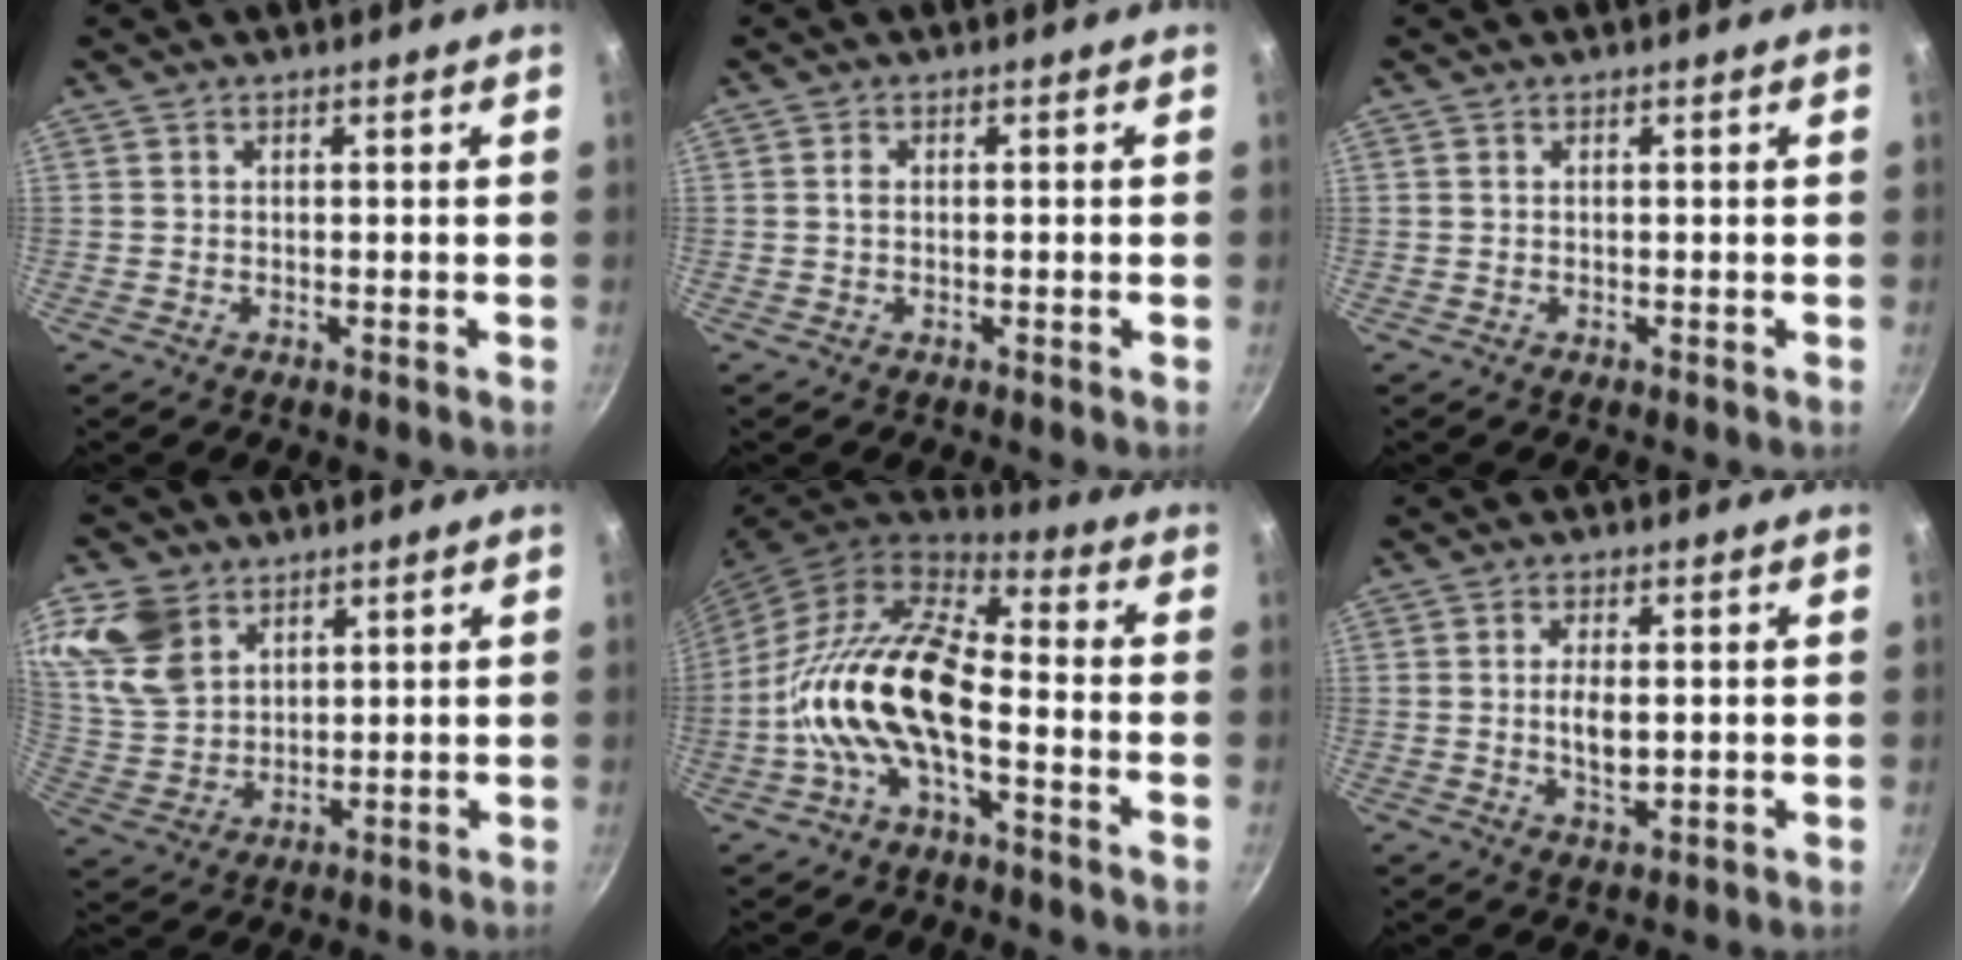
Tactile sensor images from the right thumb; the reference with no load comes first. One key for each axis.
{"total": 1.2, "fx": -0.1, "fy": 0.5, "fz": 1.1, "tx": -0.028, "ty": 0.005, "tz": -0.007}
{"total": 0.0}
{"total": 12.0, "fx": 6.5, "fy": 8.3, "fz": 5.7, "tx": -0.101, "ty": -0.025, "tz": 0.136}
{"total": 15.8, "fx": -3.9, "fy": 7.4, "fz": 13.4, "tx": -0.249, "ty": 0.042, "tz": -0.089}
{"total": 4.9, "fx": 0.1, "fy": 2.1, "fz": 4.4, "tx": -0.085, "ty": -0.006, "tz": 0.002}